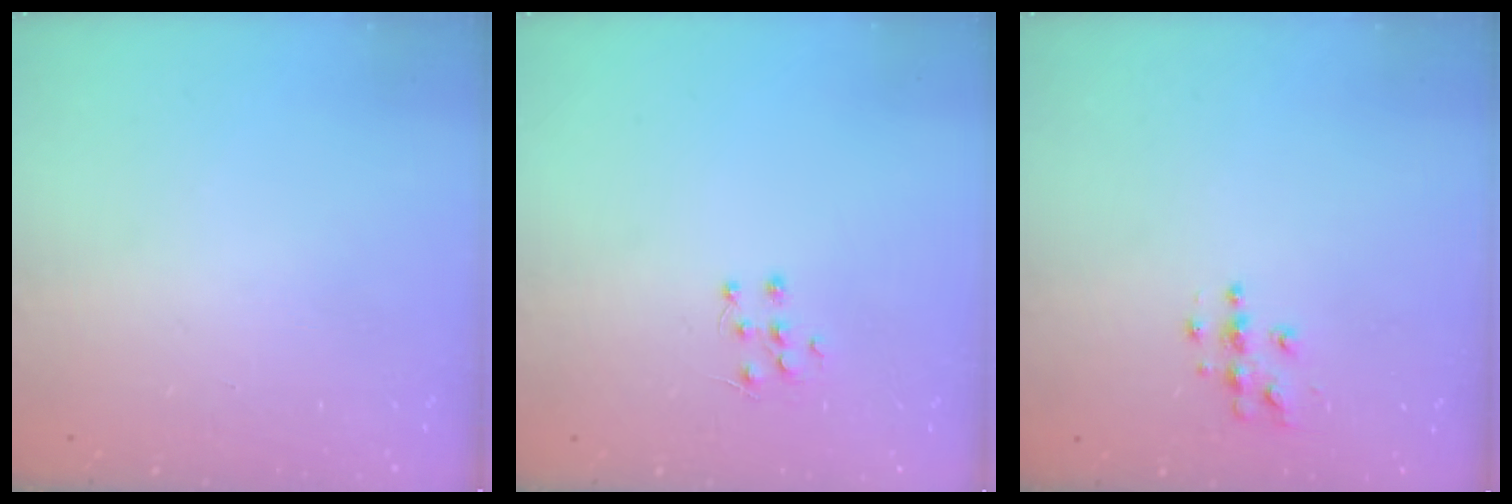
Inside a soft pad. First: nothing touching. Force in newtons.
{"total": 4.9, "press": 4.9, "slide": 0.4}
{"total": 5.0, "press": 5.0, "slide": 0.2}